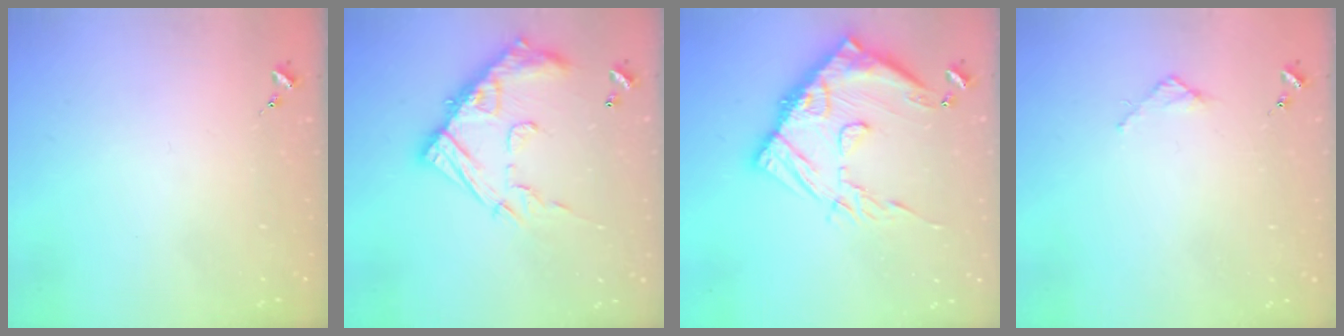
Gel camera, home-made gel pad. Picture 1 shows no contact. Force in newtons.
{"total": 18.0, "press": 18.0, "slide": 1.4}
{"total": 19.6, "press": 19.5, "slide": 2.0}
{"total": 2.4, "press": 2.3, "slide": 0.3}